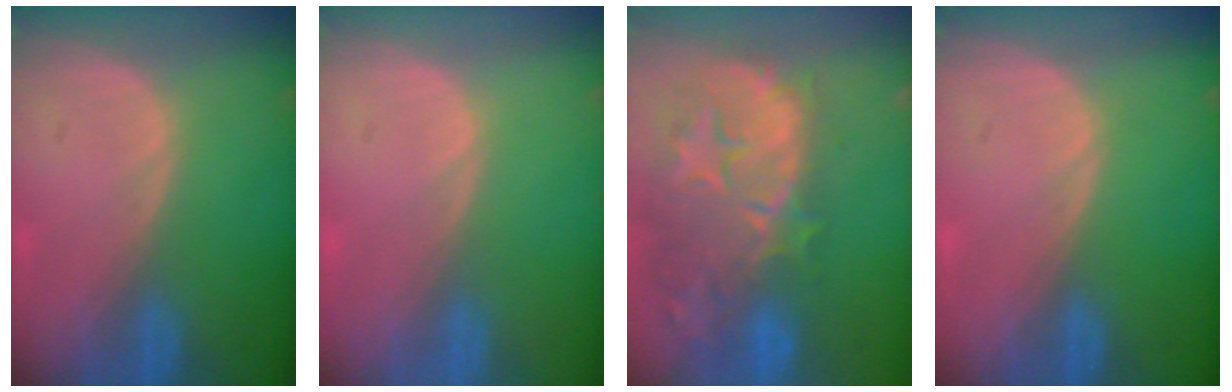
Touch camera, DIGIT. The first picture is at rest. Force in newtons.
{"total": 0.0}
{"total": 14.2, "press": 12.0, "slide": 7.6}
{"total": 0.0}